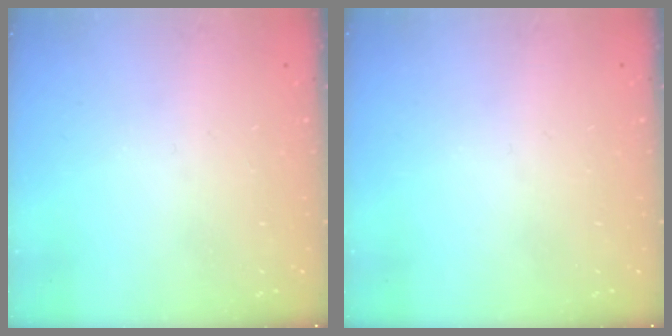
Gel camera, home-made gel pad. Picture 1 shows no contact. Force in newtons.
{"total": 0.0}